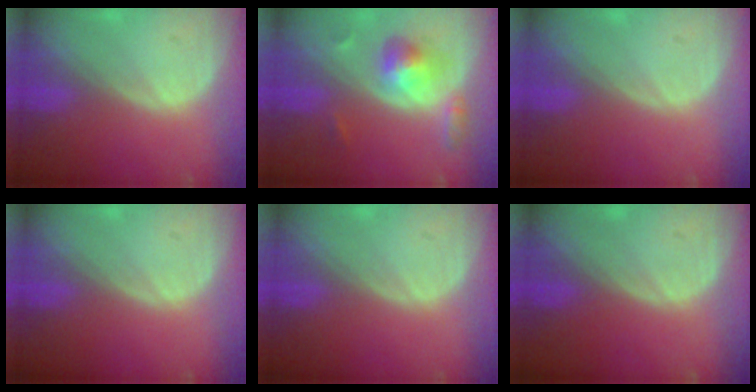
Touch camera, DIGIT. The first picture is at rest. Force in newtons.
{"total": 5.2, "press": 5.2, "slide": 0.4}
{"total": 0.0}
{"total": 0.0}
{"total": 0.0}
{"total": 0.0}